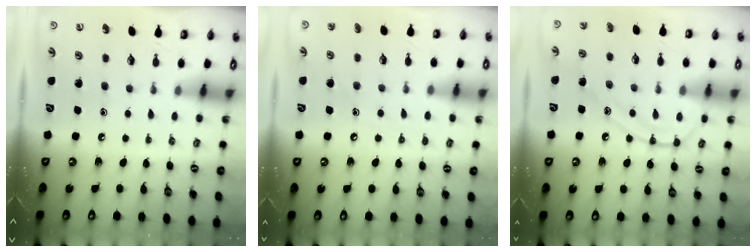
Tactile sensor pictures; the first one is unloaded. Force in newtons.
{"total": 6.2, "press": 6.2, "slide": 0.7}
{"total": 10.1, "press": 10.1, "slide": 0.2}